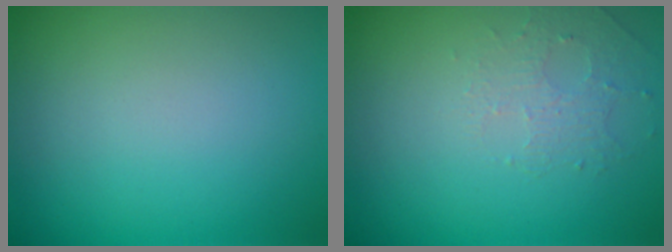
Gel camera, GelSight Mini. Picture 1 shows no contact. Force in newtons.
{"total": 1.4, "press": 0.7, "slide": 1.2}